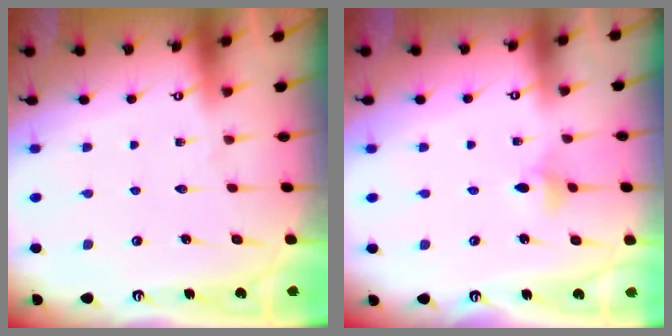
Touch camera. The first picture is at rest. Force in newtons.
{"total": 3.7, "press": 3.7, "slide": 0.7}